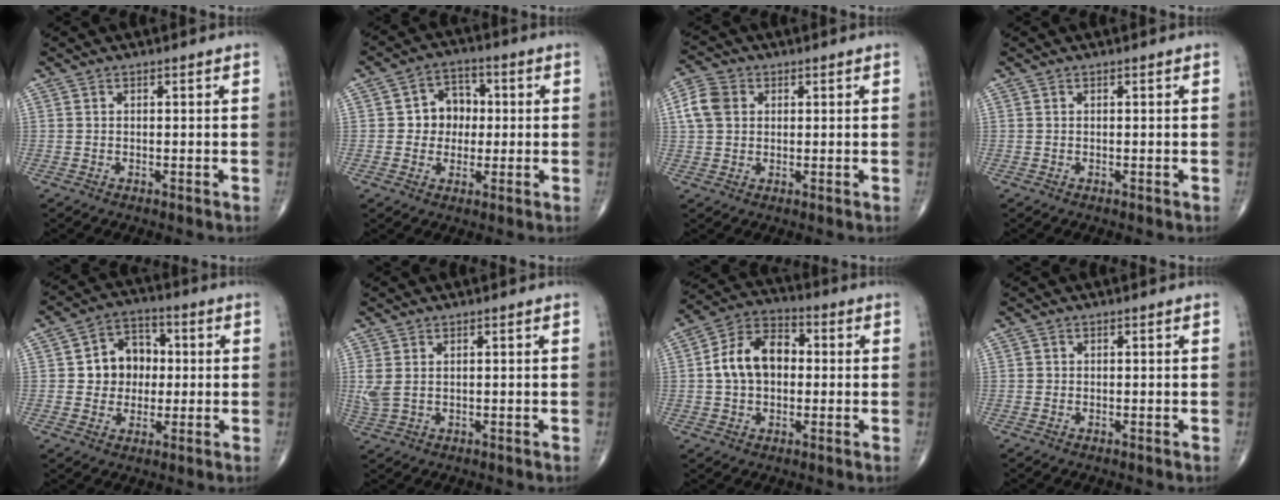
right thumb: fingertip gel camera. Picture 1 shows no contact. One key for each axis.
{"total": 7.3, "fx": 0.3, "fy": 6.3, "fz": 3.7, "tx": -0.012, "ty": 0.016, "tz": -0.005}
{"total": 6.1, "fx": 1.3, "fy": 4.8, "fz": 3.5, "tx": -0.065, "ty": 0.008, "tz": 0.020}
{"total": 0.0}
{"total": 9.4, "fx": 0.5, "fy": 8.0, "fz": 5.0, "tx": -0.033, "ty": 0.017, "tz": 0.001}
{"total": 3.3, "fx": 0.8, "fy": 1.9, "fz": 2.5, "tx": -0.075, "ty": 0.004, "tz": 0.022}
{"total": 11.8, "fx": 0.6, "fy": 8.2, "fz": 8.5, "tx": -0.135, "ty": 0.029, "tz": 0.003}
{"total": 0.5, "fx": 0.0, "fy": 0.5, "fz": 0.0, "tx": 0.003, "ty": 0.003, "tz": -0.001}